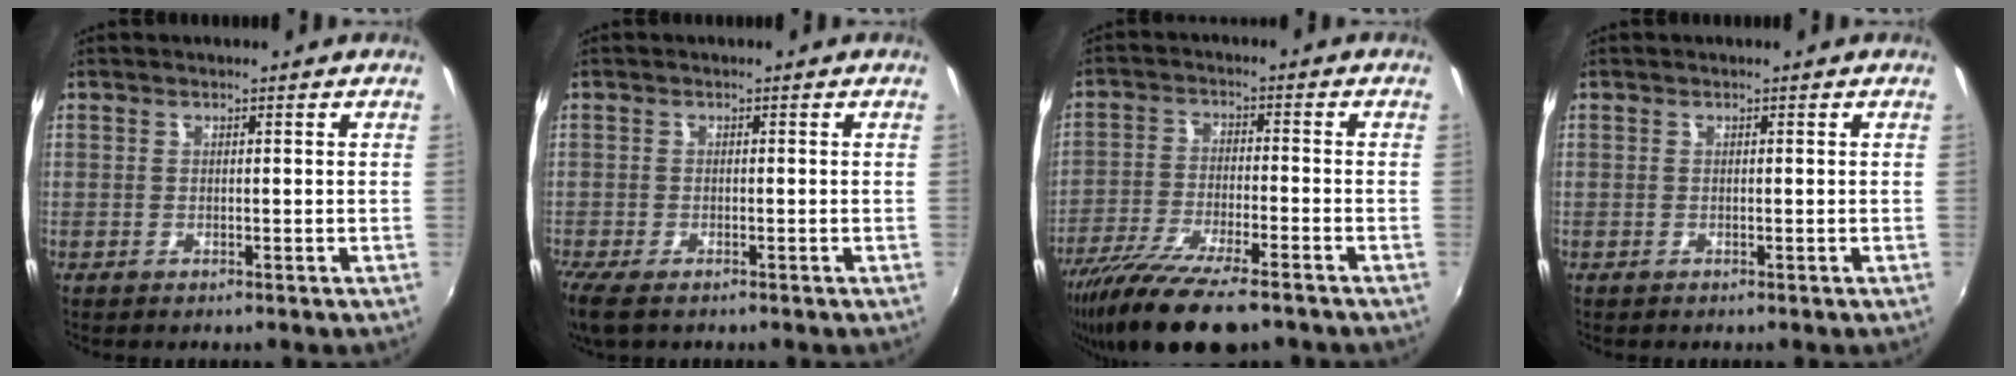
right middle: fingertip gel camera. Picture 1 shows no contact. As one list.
[{"total": 5.4, "force": [-3.8, 1.7, 3.4], "torque": [-0.081, -0.025, -0.070]}, {"total": 15.8, "force": [-12.1, 3.4, 9.6], "torque": [-0.199, -0.044, -0.212]}, {"total": 0.0}]